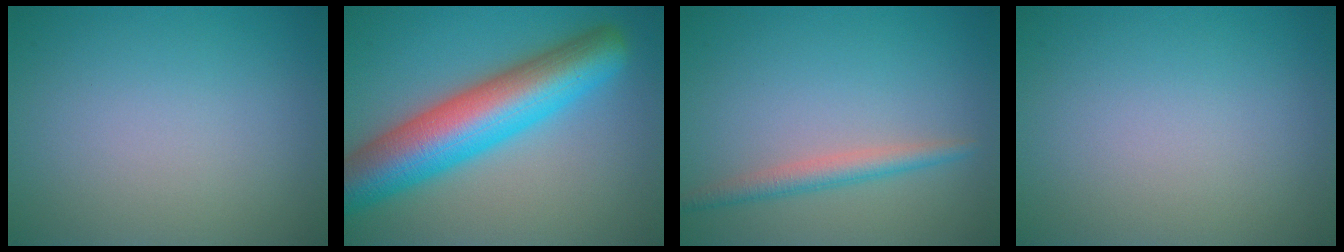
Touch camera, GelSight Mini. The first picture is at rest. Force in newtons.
{"total": 10.7, "press": 10.7, "slide": 0.2}
{"total": 2.3, "press": 2.3, "slide": 0.1}
{"total": 0.0}